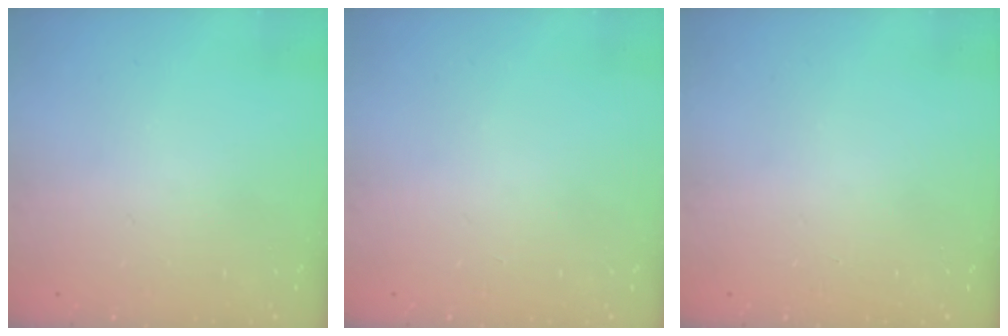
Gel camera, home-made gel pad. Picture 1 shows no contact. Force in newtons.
{"total": 0.0}
{"total": 0.0}